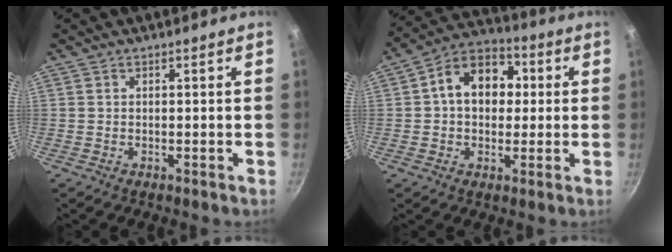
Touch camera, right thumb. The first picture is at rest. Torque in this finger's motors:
{"motor_torque": [-0.68, 1.42, 0.82, -0.38, 0.09]}